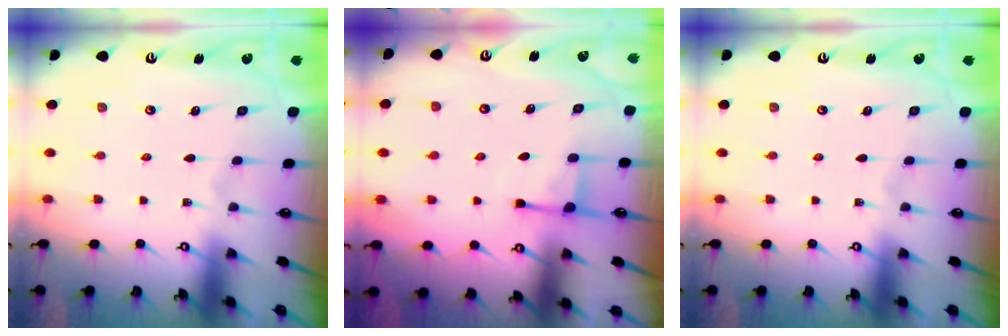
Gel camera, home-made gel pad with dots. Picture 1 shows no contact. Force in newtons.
{"total": 3.7, "press": 3.6, "slide": 0.7}
{"total": 0.0}